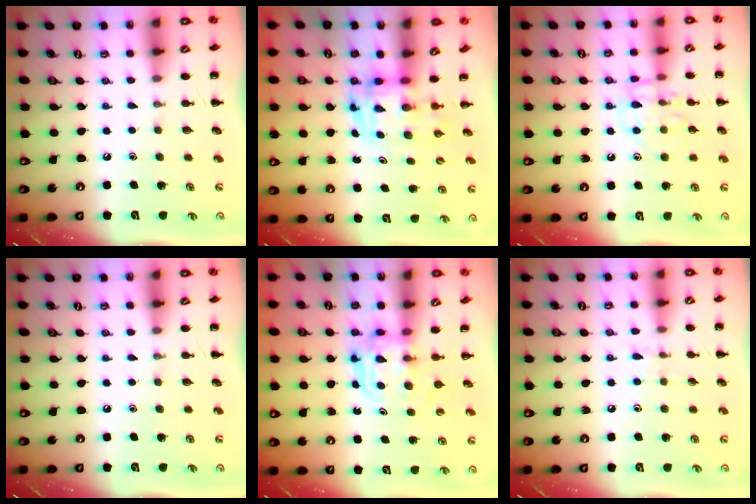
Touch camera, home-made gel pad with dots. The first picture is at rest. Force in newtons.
{"total": 3.6, "press": 3.6, "slide": 0.7}
{"total": 10.1, "press": 10.1, "slide": 0.4}
{"total": 0.0}
{"total": 3.6, "press": 3.6, "slide": 0.2}
{"total": 6.2, "press": 5.9, "slide": 1.9}